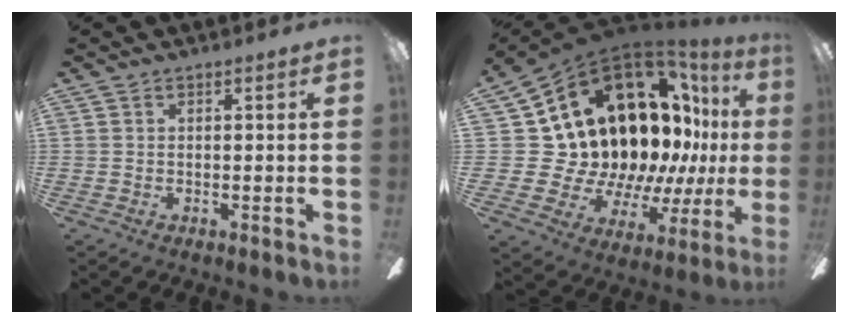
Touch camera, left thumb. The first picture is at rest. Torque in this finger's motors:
{"motor_torque": [-0.21, 2.40, 1.39, -1.29, 0.13]}